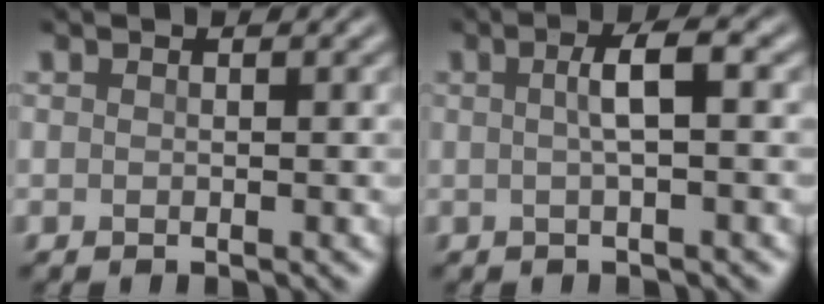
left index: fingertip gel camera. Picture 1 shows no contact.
{"total": 2.8, "force": [0.3, 0.5, 2.7], "torque": [-0.047, 0.011, 0.002]}